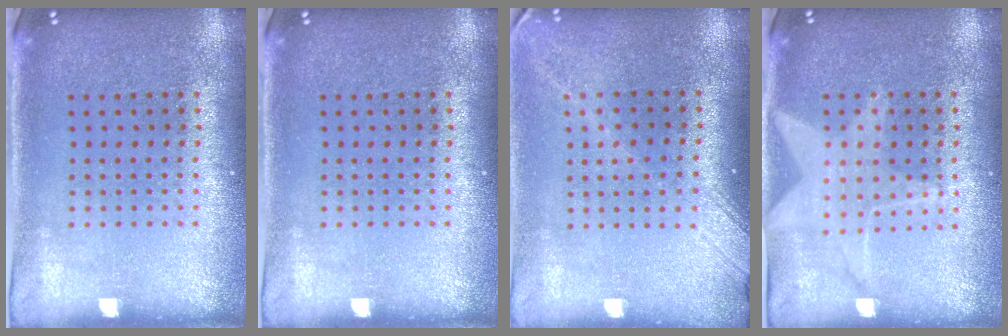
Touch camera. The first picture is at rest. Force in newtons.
{"total": 0.0}
{"total": 1.7, "press": 1.3, "slide": 1.1}
{"total": 1.5, "press": 1.5, "slide": 0.1}